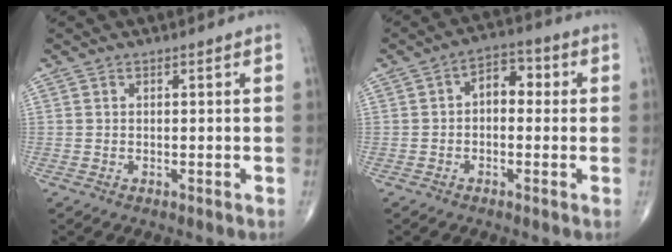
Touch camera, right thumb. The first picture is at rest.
{"total": 5.8, "force": [0.3, 3.7, 4.4], "torque": [-0.040, 0.021, -0.008]}